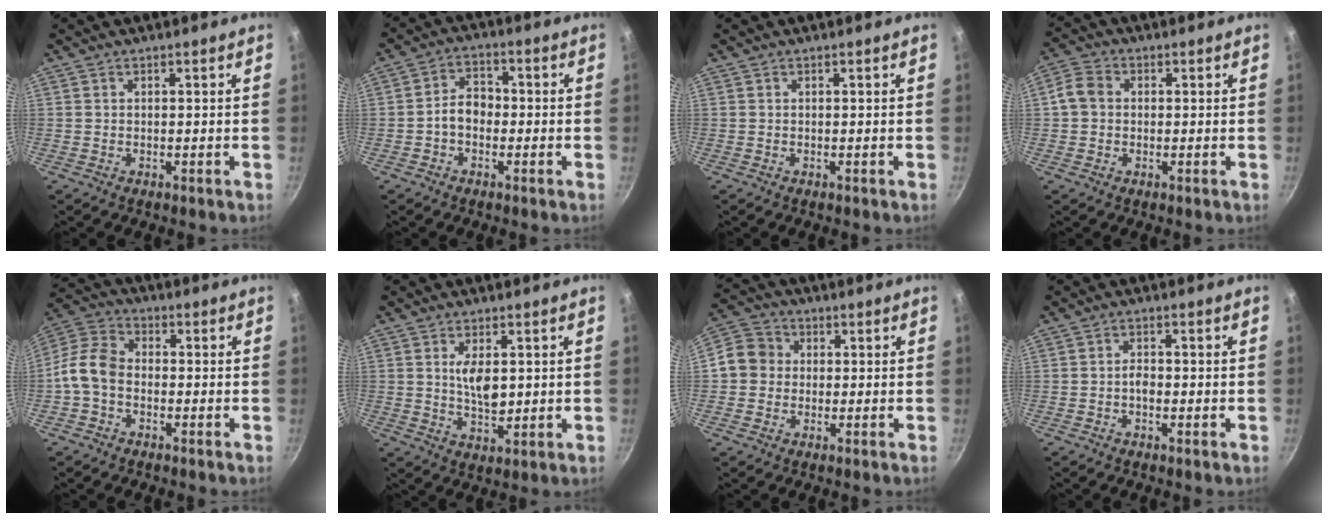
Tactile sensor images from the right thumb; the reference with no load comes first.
{"total": 5.4, "force": [-1.2, 4.0, 3.4], "torque": [-0.034, 0.026, -0.029]}
{"total": 0.0}
{"total": 4.7, "force": [0.1, 3.9, 2.6], "torque": [-0.040, 0.010, -0.012]}
{"total": 8.2, "force": [-2.2, 5.8, 5.4], "torque": [-0.100, 0.036, -0.062]}
{"total": 6.3, "force": [1.2, 3.1, 5.3], "torque": [-0.084, -0.015, 0.026]}
{"total": 7.3, "force": [0.1, 6.6, 3.1], "torque": [-0.026, 0.016, -0.020]}
{"total": 2.0, "force": [-0.6, 1.1, 1.6], "torque": [-0.025, 0.008, -0.014]}